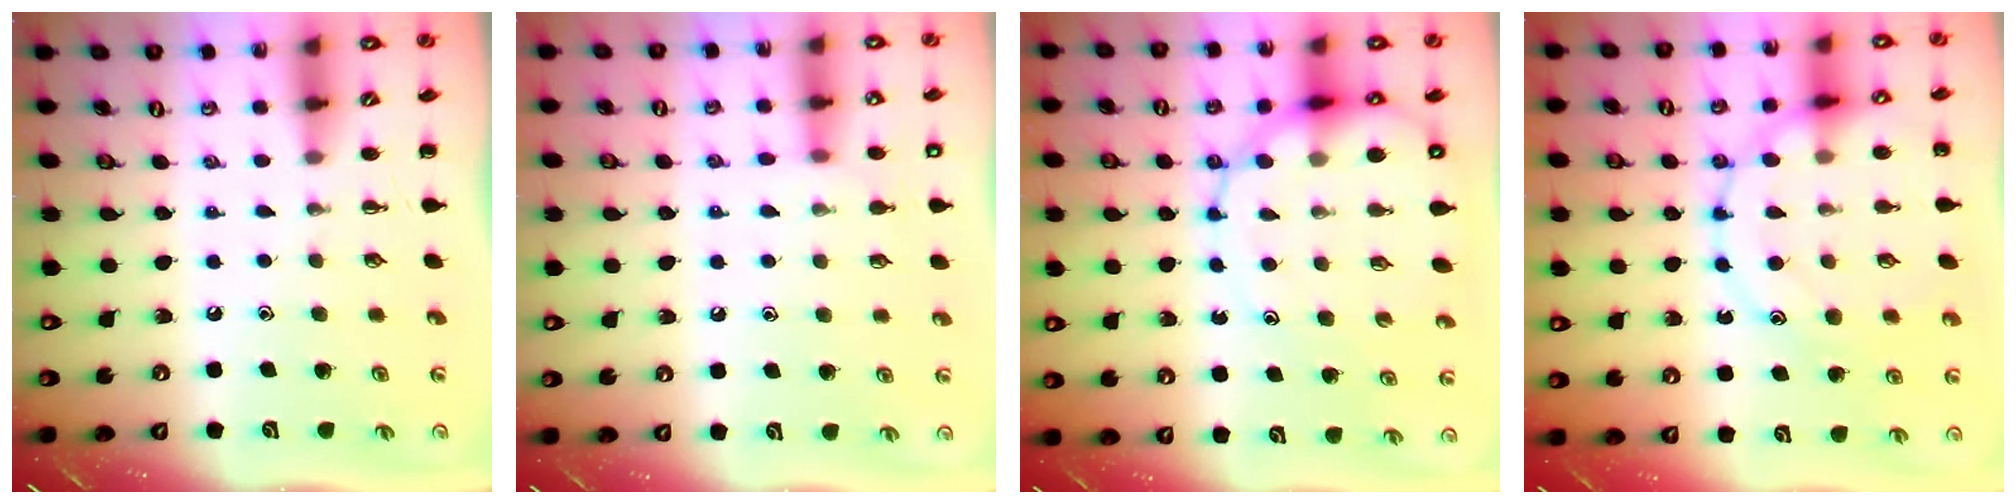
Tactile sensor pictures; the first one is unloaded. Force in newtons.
{"total": 6.9, "press": 6.8, "slide": 1.6}
{"total": 14.0, "press": 13.7, "slide": 3.2}
{"total": 16.3, "press": 16.3, "slide": 0.6}